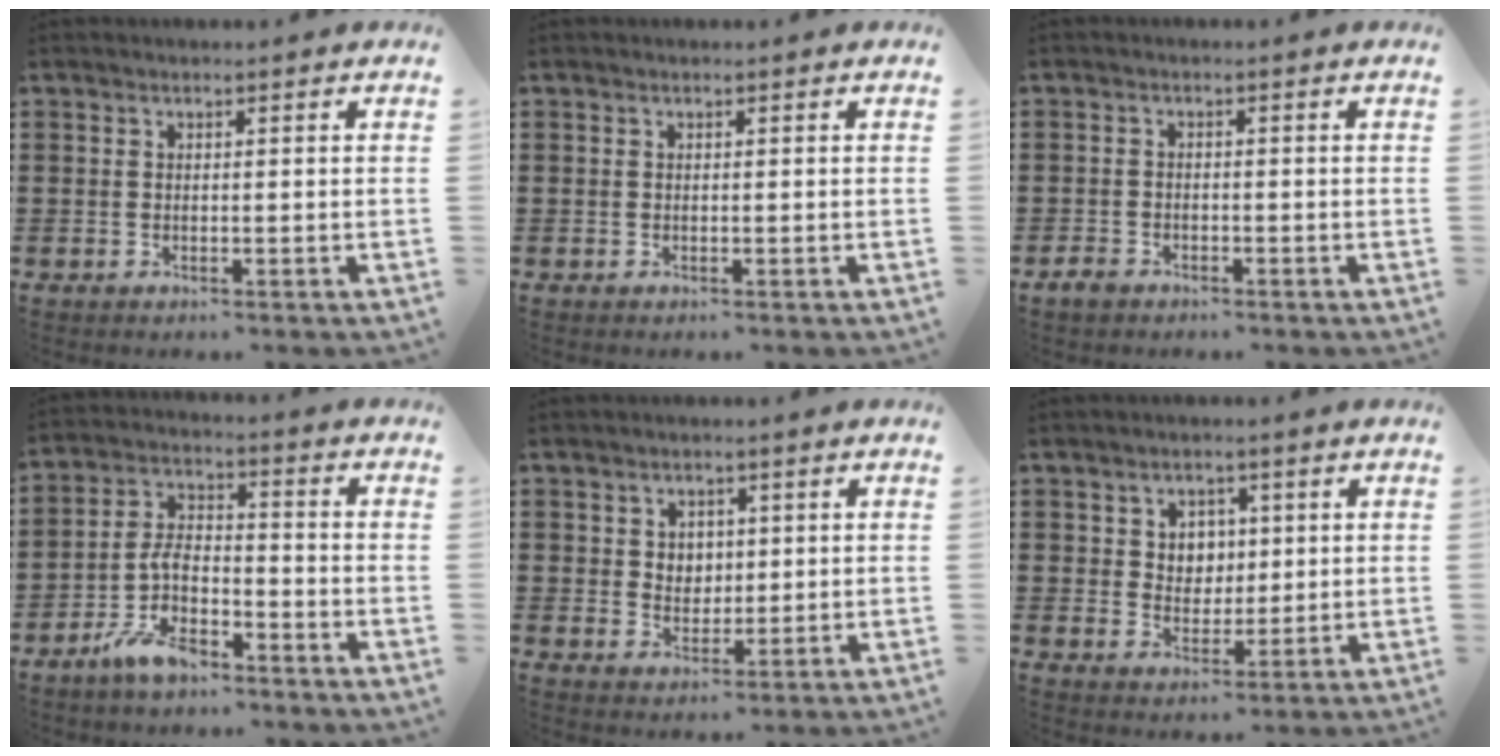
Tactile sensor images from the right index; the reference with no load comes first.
{"total": 0.0}
{"total": 1.6, "force": [-1.3, 0.8, 0.5], "torque": [-0.021, 0.001, -0.031]}
{"total": 6.3, "force": [-3.7, 2.9, 4.1], "torque": [-0.105, 0.004, -0.078]}
{"total": 3.1, "force": [1.2, 2.8, 0.8], "torque": [-0.025, 0.012, 0.020]}
{"total": 3.9, "force": [1.5, 3.5, 1.0], "torque": [-0.027, 0.011, 0.025]}